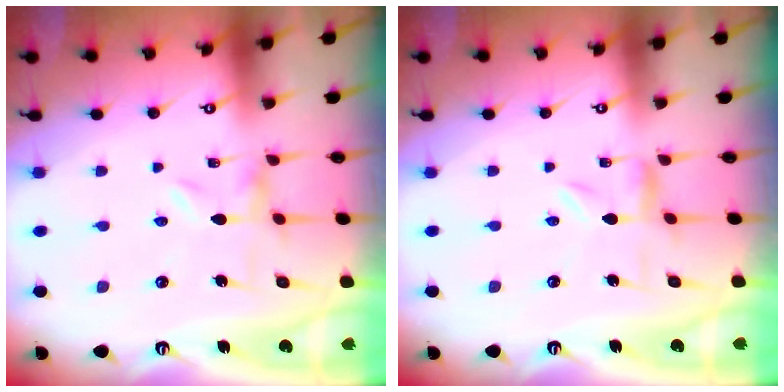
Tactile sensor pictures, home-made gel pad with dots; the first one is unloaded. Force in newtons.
{"total": 2.0, "press": 1.9, "slide": 0.4}